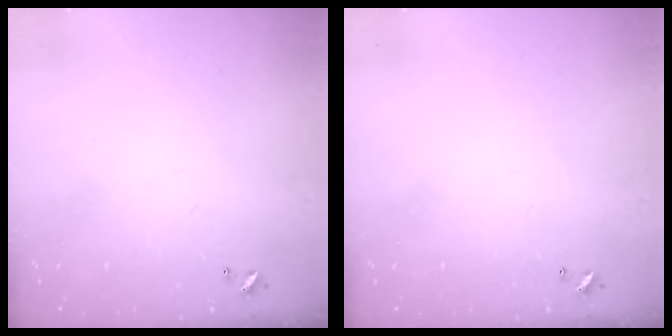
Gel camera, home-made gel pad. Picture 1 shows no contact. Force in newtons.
{"total": 0.0}